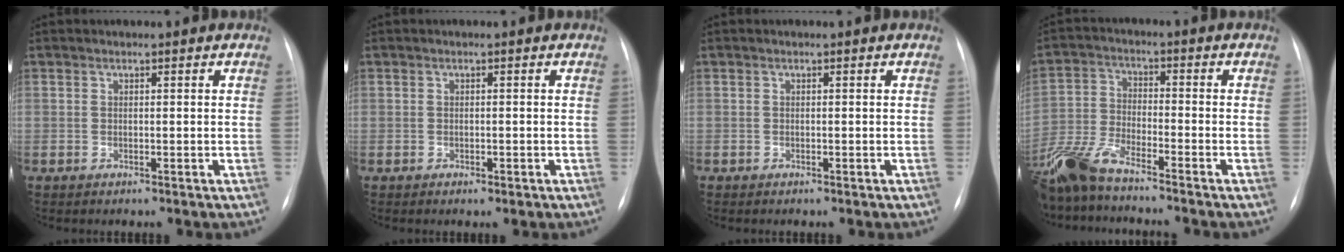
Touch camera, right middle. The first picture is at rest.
{"total": 0.9, "force": [-0.5, 0.5, 0.6], "torque": [-0.012, -0.002, -0.002]}
{"total": 0.0}
{"total": 10.3, "force": [-8.8, 1.4, 5.2], "torque": [-0.119, -0.018, -0.173]}